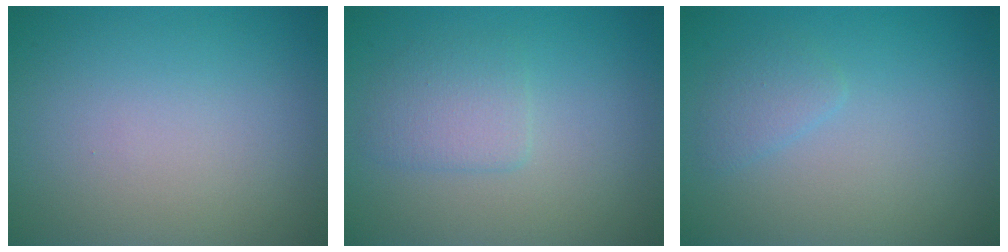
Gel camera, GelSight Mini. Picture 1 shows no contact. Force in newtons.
{"total": 2.1, "press": 2.1, "slide": 0.0}
{"total": 1.3, "press": 1.3, "slide": 0.1}